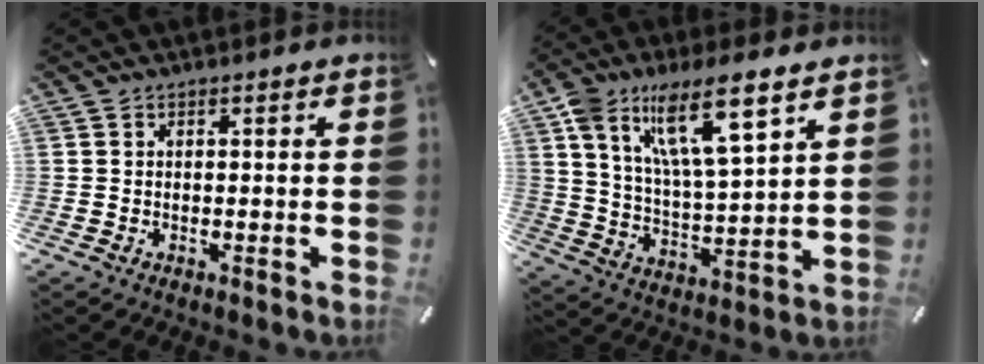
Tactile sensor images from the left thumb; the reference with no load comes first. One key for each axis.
{"total": 14.9, "fx": 9.7, "fy": 4.5, "fz": 10.4, "tx": -0.195, "ty": -0.032, "tz": 0.166}